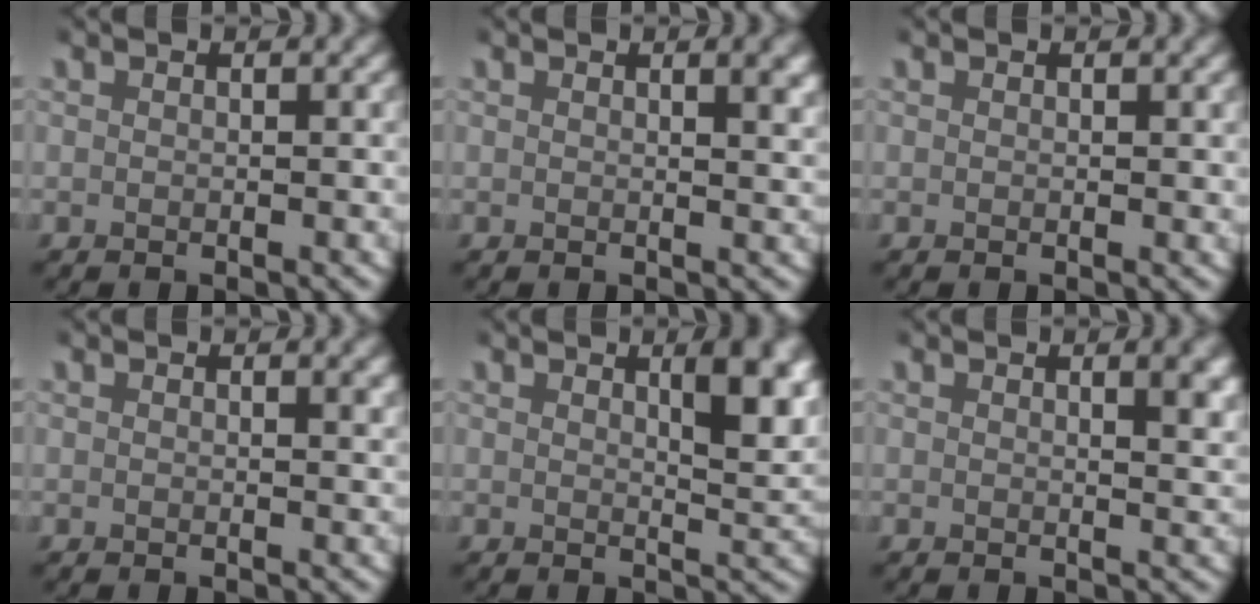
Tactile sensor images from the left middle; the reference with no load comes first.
{"total": 1.6, "force": [0.8, 0.1, 1.3], "torque": [-0.015, -0.001, 0.012]}
{"total": 0.0}
{"total": 0.6, "force": [0.4, -0.1, 0.4], "torque": [-0.002, -0.001, 0.006]}
{"total": 4.4, "force": [1.9, 0.9, 3.9], "torque": [-0.044, -0.007, 0.028]}
{"total": 2.0, "force": [1.0, 0.2, 1.7], "torque": [-0.017, -0.003, 0.016]}